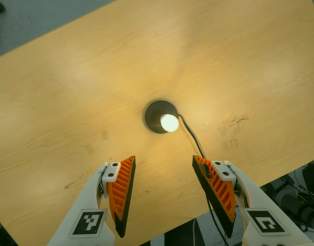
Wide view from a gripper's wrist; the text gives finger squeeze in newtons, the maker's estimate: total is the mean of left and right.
{"total": 0.0}